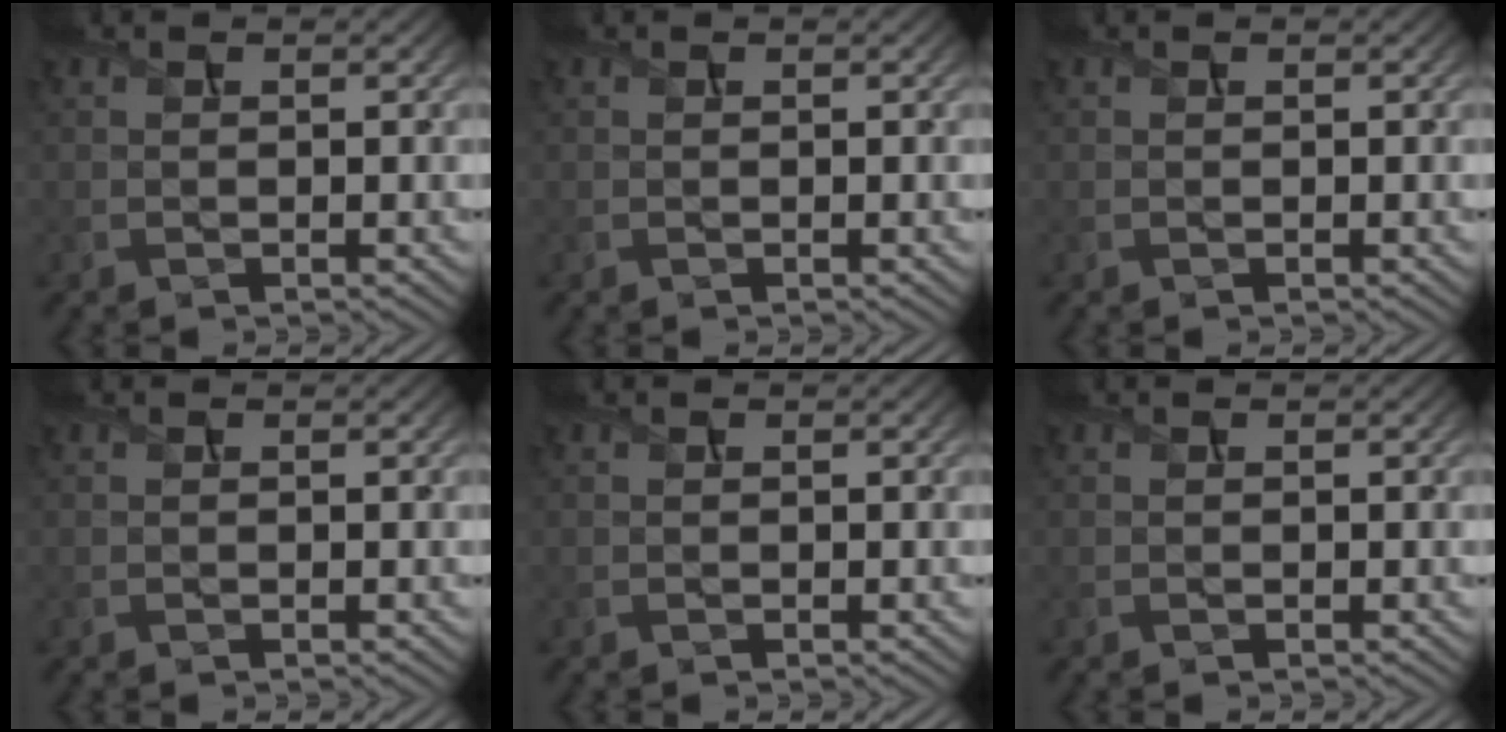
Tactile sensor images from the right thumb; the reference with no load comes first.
{"total": 0.0}
{"total": 0.0}
{"total": 0.0}
{"total": 0.0}
{"total": 0.0}